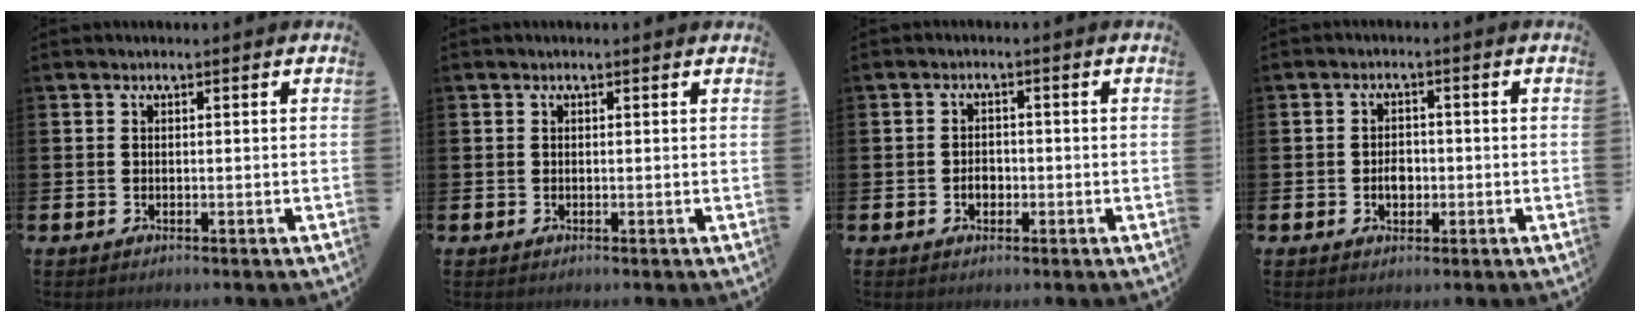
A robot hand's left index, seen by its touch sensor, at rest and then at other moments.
{"total": 0.0}
{"total": 2.0, "force": [-0.6, 1.5, 1.2], "torque": [-0.012, 0.001, -0.016]}
{"total": 2.5, "force": [-0.4, 1.8, 1.7], "torque": [-0.012, -0.003, -0.014]}